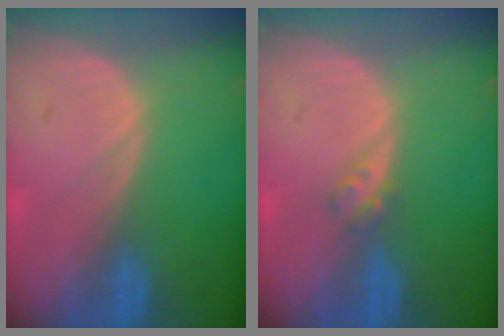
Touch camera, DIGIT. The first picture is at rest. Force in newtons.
{"total": 1.8, "press": 1.5, "slide": 0.9}